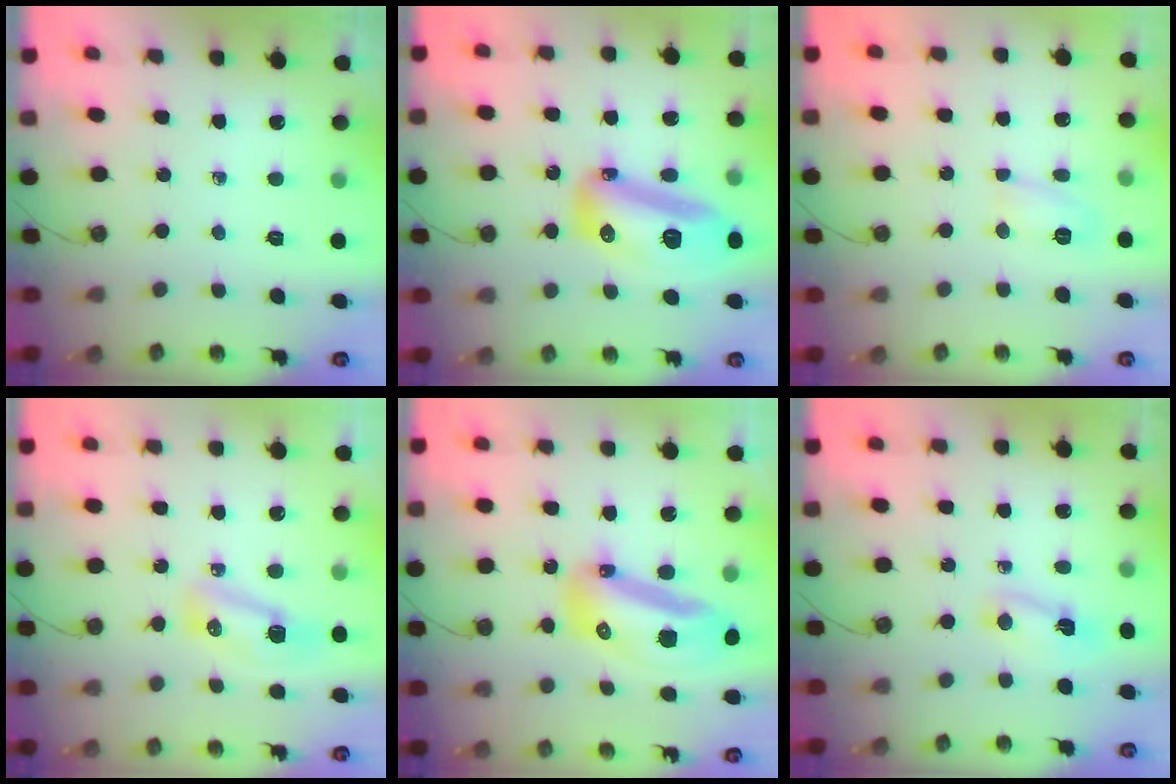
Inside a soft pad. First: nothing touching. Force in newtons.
{"total": 15.9, "press": 15.8, "slide": 1.6}
{"total": 5.4, "press": 5.4, "slide": 0.6}
{"total": 8.6, "press": 8.3, "slide": 2.2}
{"total": 14.3, "press": 14.2, "slide": 1.7}
{"total": 2.6, "press": 2.6, "slide": 0.6}